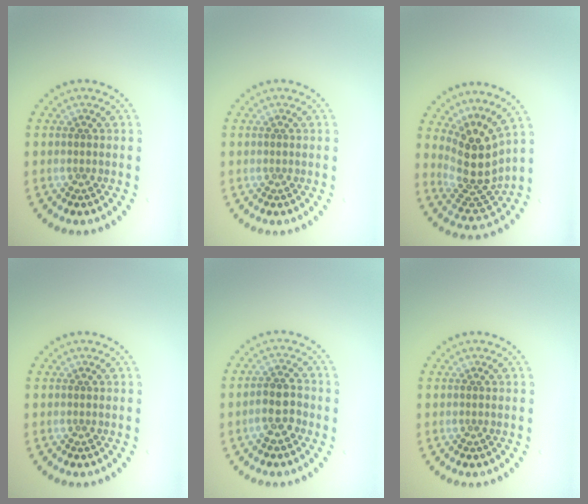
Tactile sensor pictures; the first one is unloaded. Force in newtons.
{"total": 0.0}
{"total": 4.8, "press": 3.6, "slide": 3.2}
{"total": 0.0}
{"total": 2.6, "press": 2.5, "slide": 0.8}
{"total": 0.0}